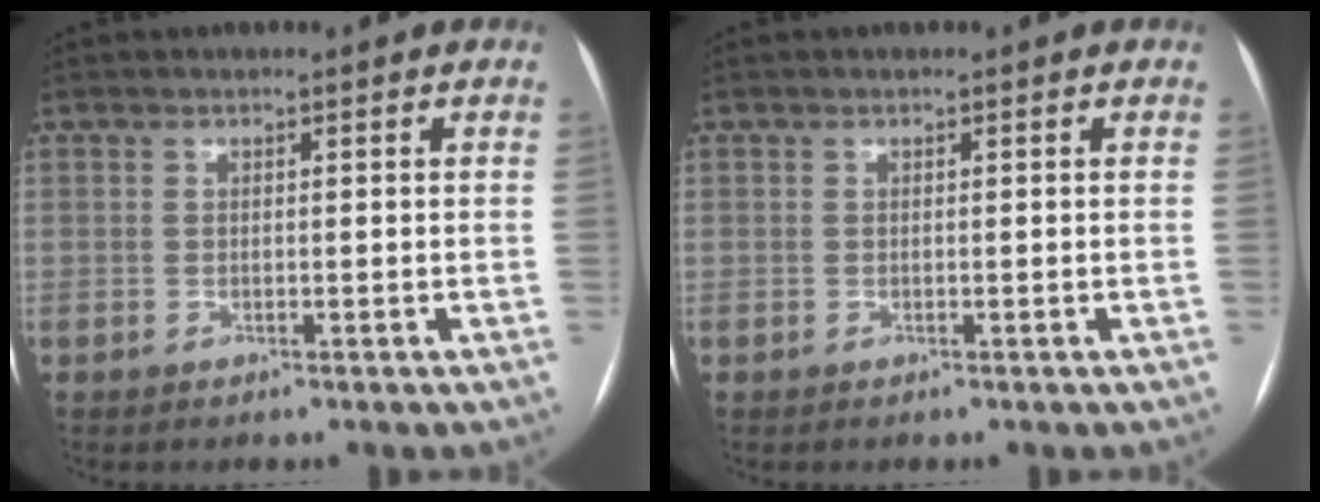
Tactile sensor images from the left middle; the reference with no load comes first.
{"total": 0.0}